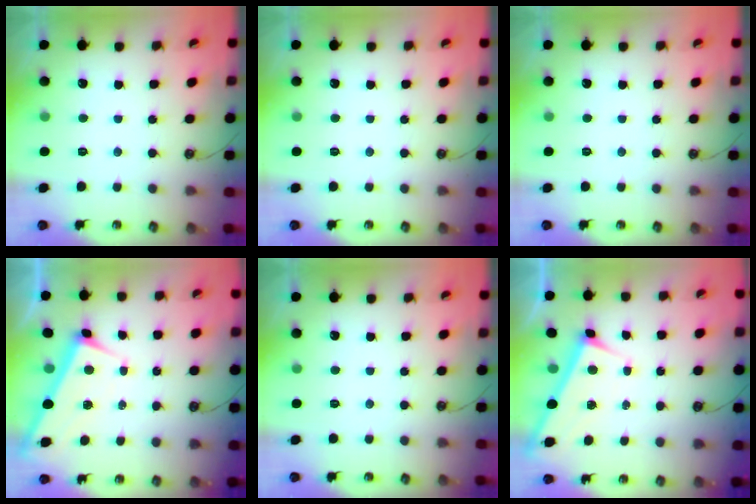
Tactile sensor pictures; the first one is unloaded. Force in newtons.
{"total": 0.0}
{"total": 0.0}
{"total": 2.8, "press": 2.8, "slide": 0.1}
{"total": 0.0}
{"total": 3.2, "press": 3.2, "slide": 0.2}